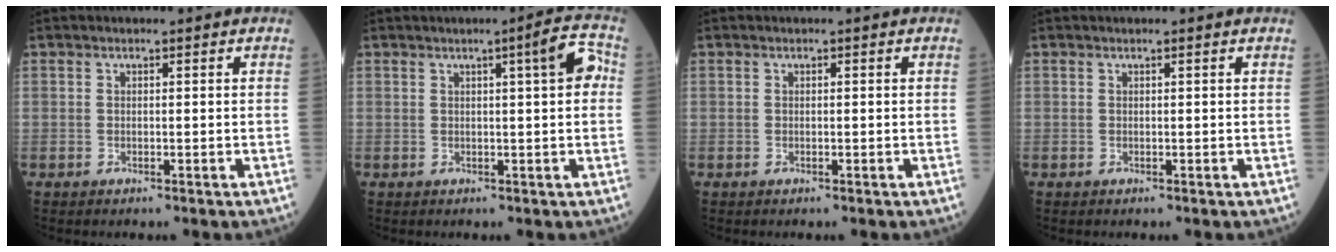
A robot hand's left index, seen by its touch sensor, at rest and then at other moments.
{"total": 4.2, "force": [1.0, 0.3, 4.1], "torque": [-0.052, 0.013, 0.010]}
{"total": 0.0}
{"total": 0.0}